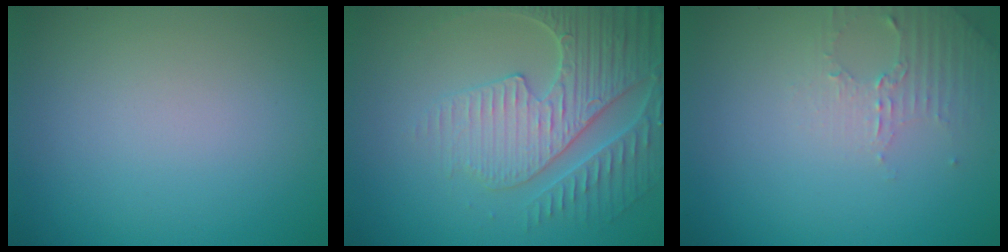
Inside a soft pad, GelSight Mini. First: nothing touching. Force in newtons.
{"total": 5.3, "press": 4.8, "slide": 2.3}
{"total": 2.2, "press": 2.1, "slide": 0.6}